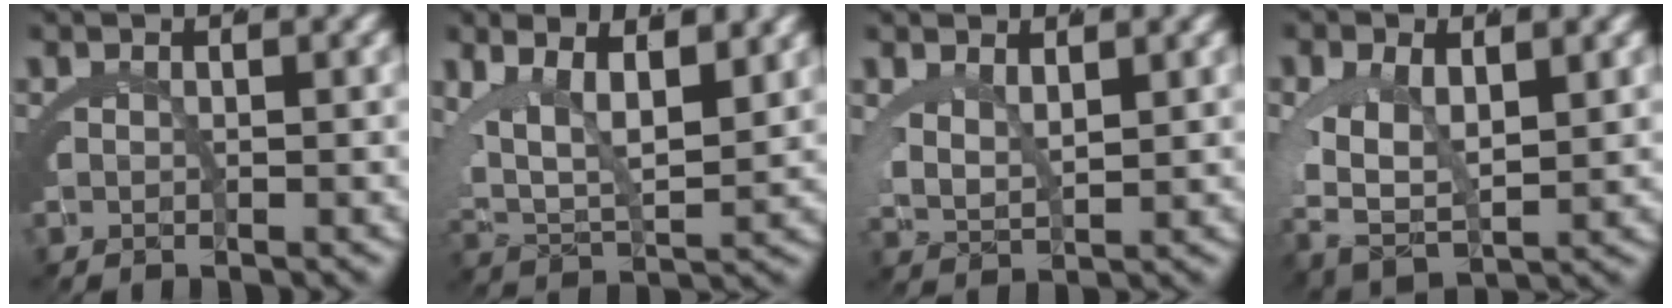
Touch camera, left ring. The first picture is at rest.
{"total": 9.1, "force": [1.8, 6.2, 6.3], "torque": [-0.122, -0.016, 0.030]}
{"total": 3.1, "force": [1.4, 1.8, 2.1], "torque": [-0.062, -0.023, 0.040]}
{"total": 6.9, "force": [-0.6, 4.8, 4.9], "torque": [-0.126, -0.036, 0.006]}